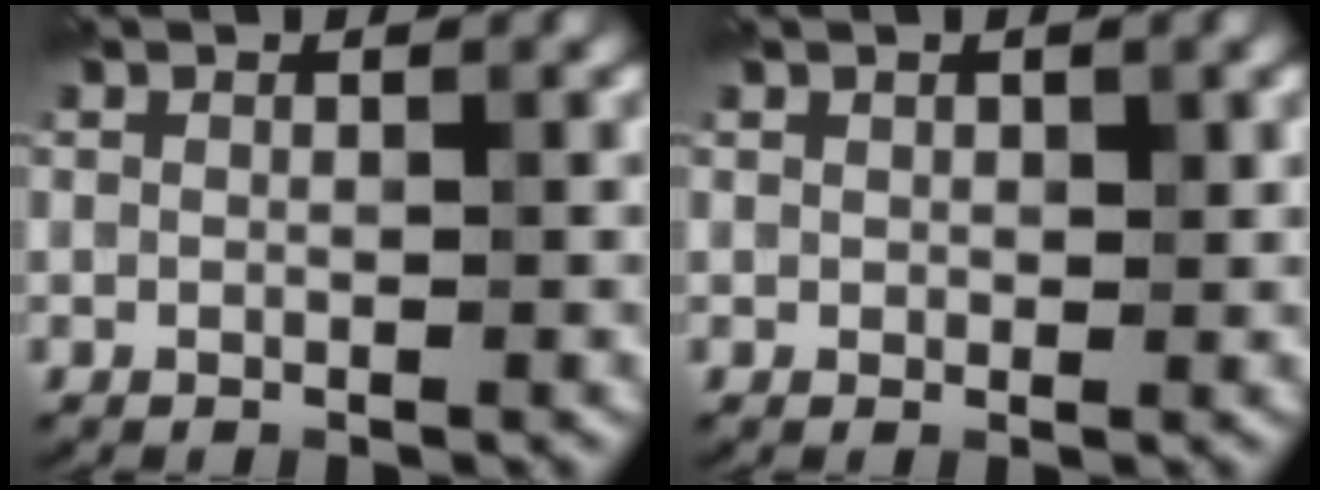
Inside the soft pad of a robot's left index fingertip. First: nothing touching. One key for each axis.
{"total": 0.9, "fx": 0.5, "fy": 0.6, "fz": 0.3, "tx": -0.002, "ty": 0.006, "tz": 0.008}